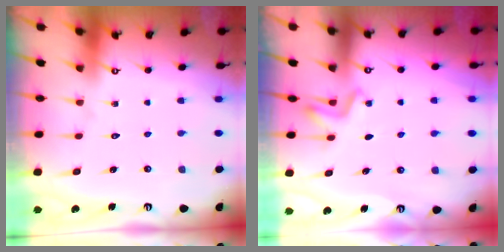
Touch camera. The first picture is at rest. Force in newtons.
{"total": 2.8, "press": 2.4, "slide": 1.4}